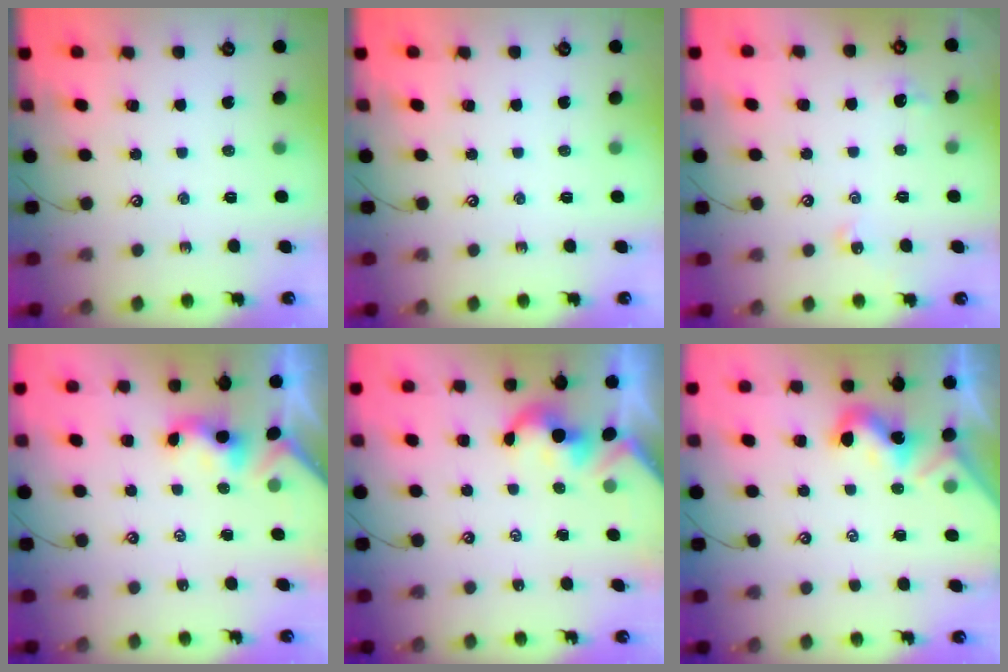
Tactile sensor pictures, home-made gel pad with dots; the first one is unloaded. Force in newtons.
{"total": 0.0}
{"total": 2.4, "press": 2.4, "slide": 0.5}
{"total": 1.2, "press": 1.1, "slide": 0.3}
{"total": 2.0, "press": 1.9, "slide": 0.4}
{"total": 1.8, "press": 1.8, "slide": 0.5}